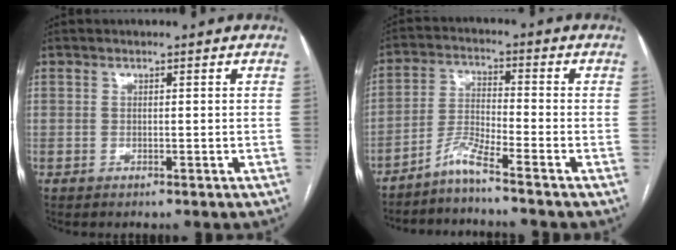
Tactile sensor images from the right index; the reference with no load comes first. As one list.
[{"total": 5.1, "force": [-4.3, -1.1, 2.5], "torque": [-0.057, -0.019, -0.090]}]